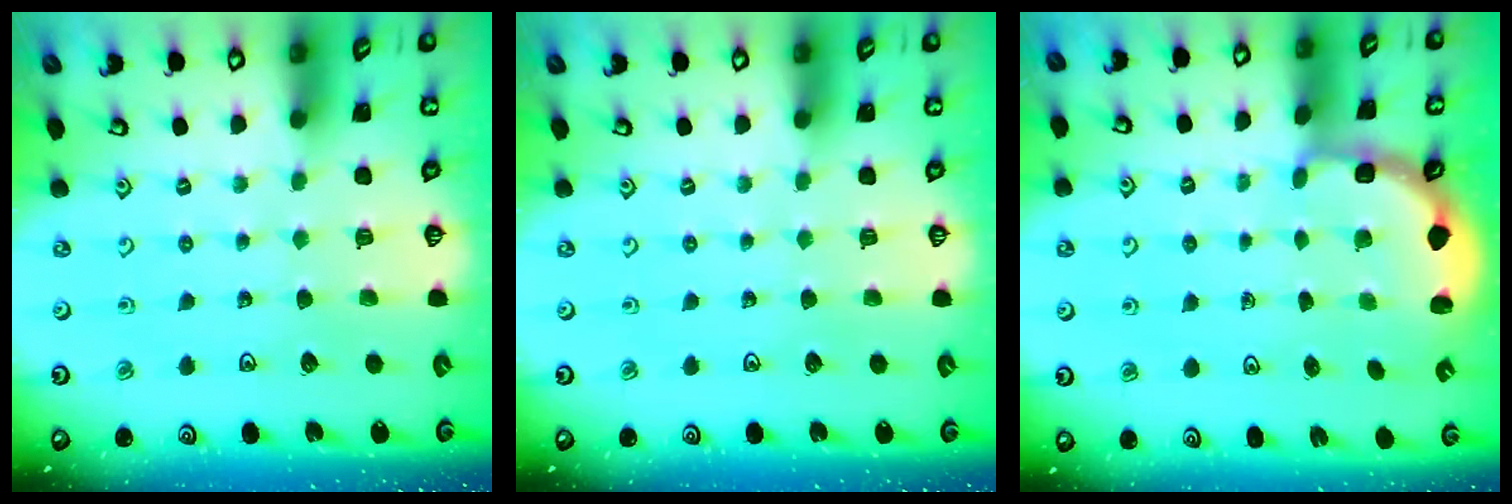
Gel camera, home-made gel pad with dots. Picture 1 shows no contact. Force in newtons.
{"total": 0.0}
{"total": 3.0, "press": 2.6, "slide": 1.5}